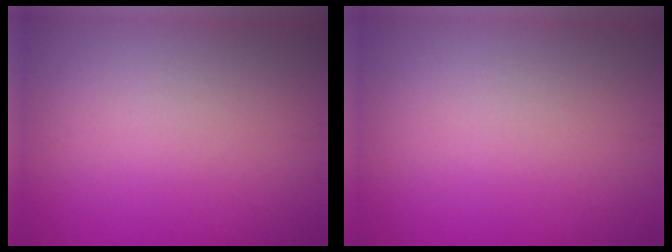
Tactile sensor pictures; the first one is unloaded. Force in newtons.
{"total": 0.0}